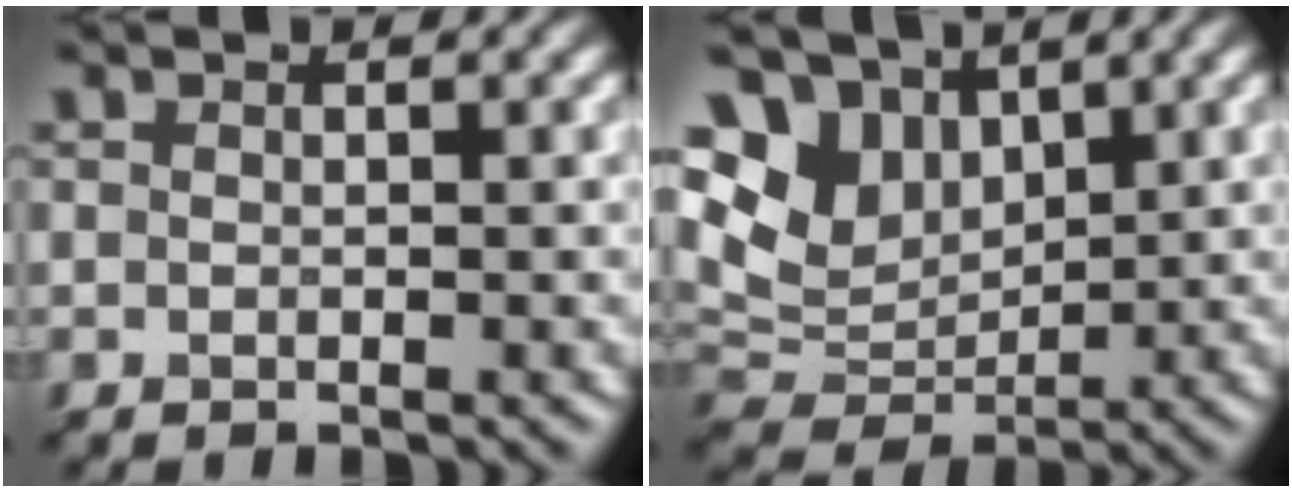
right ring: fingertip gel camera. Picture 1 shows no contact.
{"total": 5.7, "force": [3.9, 3.5, 2.1], "torque": [-0.063, 0.011, 0.084]}